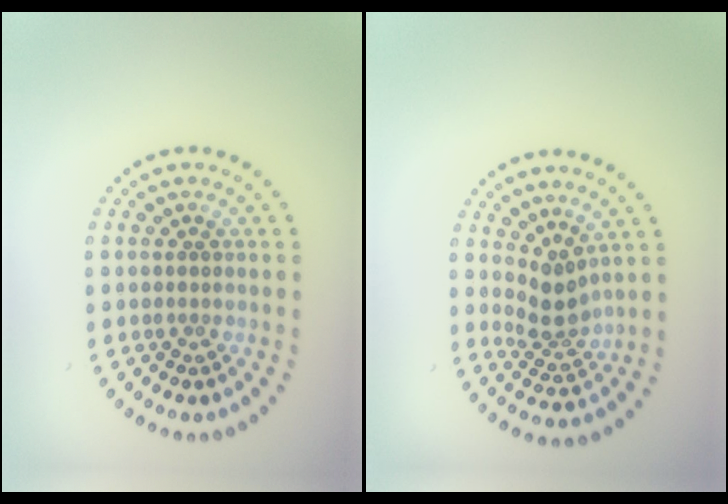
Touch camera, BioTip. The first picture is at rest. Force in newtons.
{"total": 2.6, "press": 1.8, "slide": 1.8}